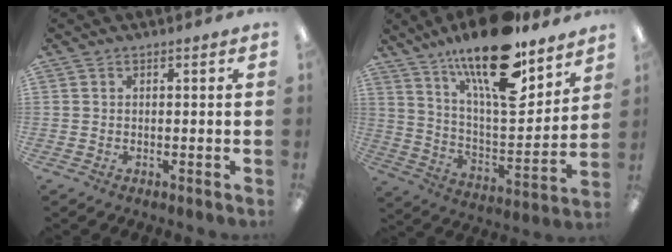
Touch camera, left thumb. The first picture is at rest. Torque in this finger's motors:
{"motor_torque": [1.38, 0.25, 1.83, -0.96, 0.53]}